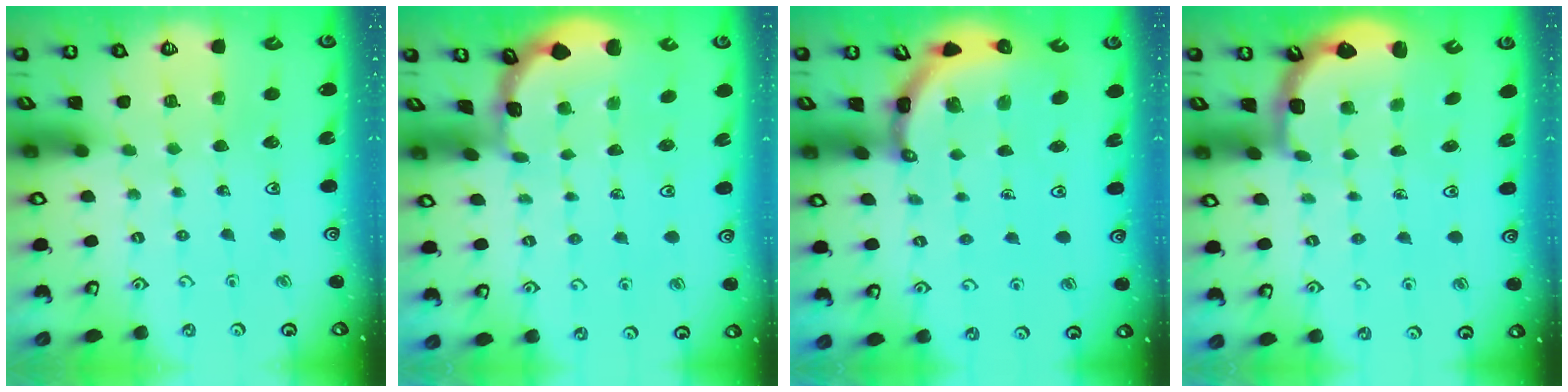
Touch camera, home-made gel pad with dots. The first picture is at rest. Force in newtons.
{"total": 1.2, "press": 1.2, "slide": 0.1}
{"total": 4.3, "press": 4.3, "slide": 0.4}
{"total": 2.5, "press": 2.1, "slide": 1.3}